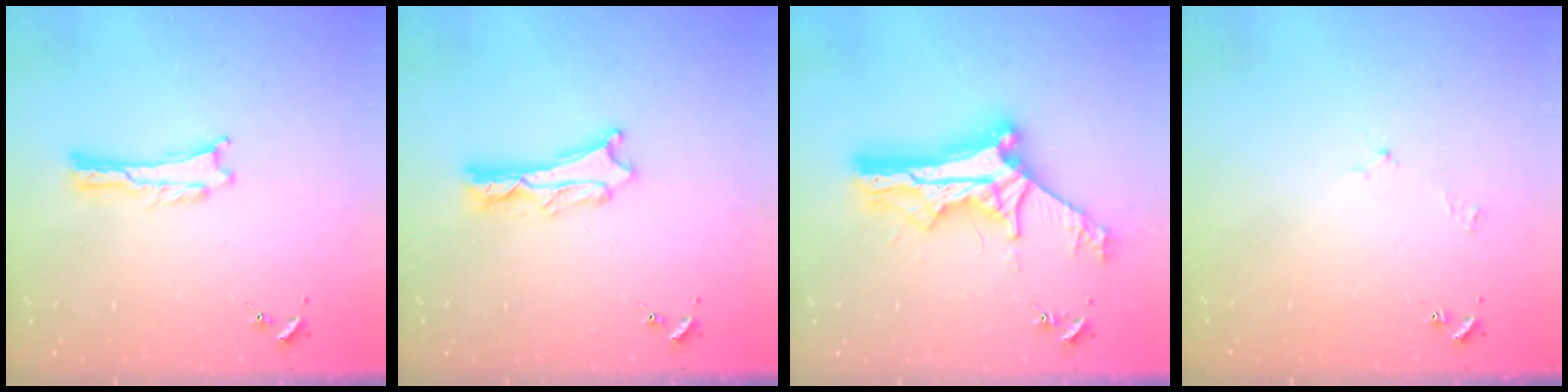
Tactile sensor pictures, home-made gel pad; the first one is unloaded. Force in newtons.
{"total": 2.6, "press": 2.6, "slide": 0.3}
{"total": 14.7, "press": 14.7, "slide": 1.3}
{"total": 1.6, "press": 1.5, "slide": 0.3}